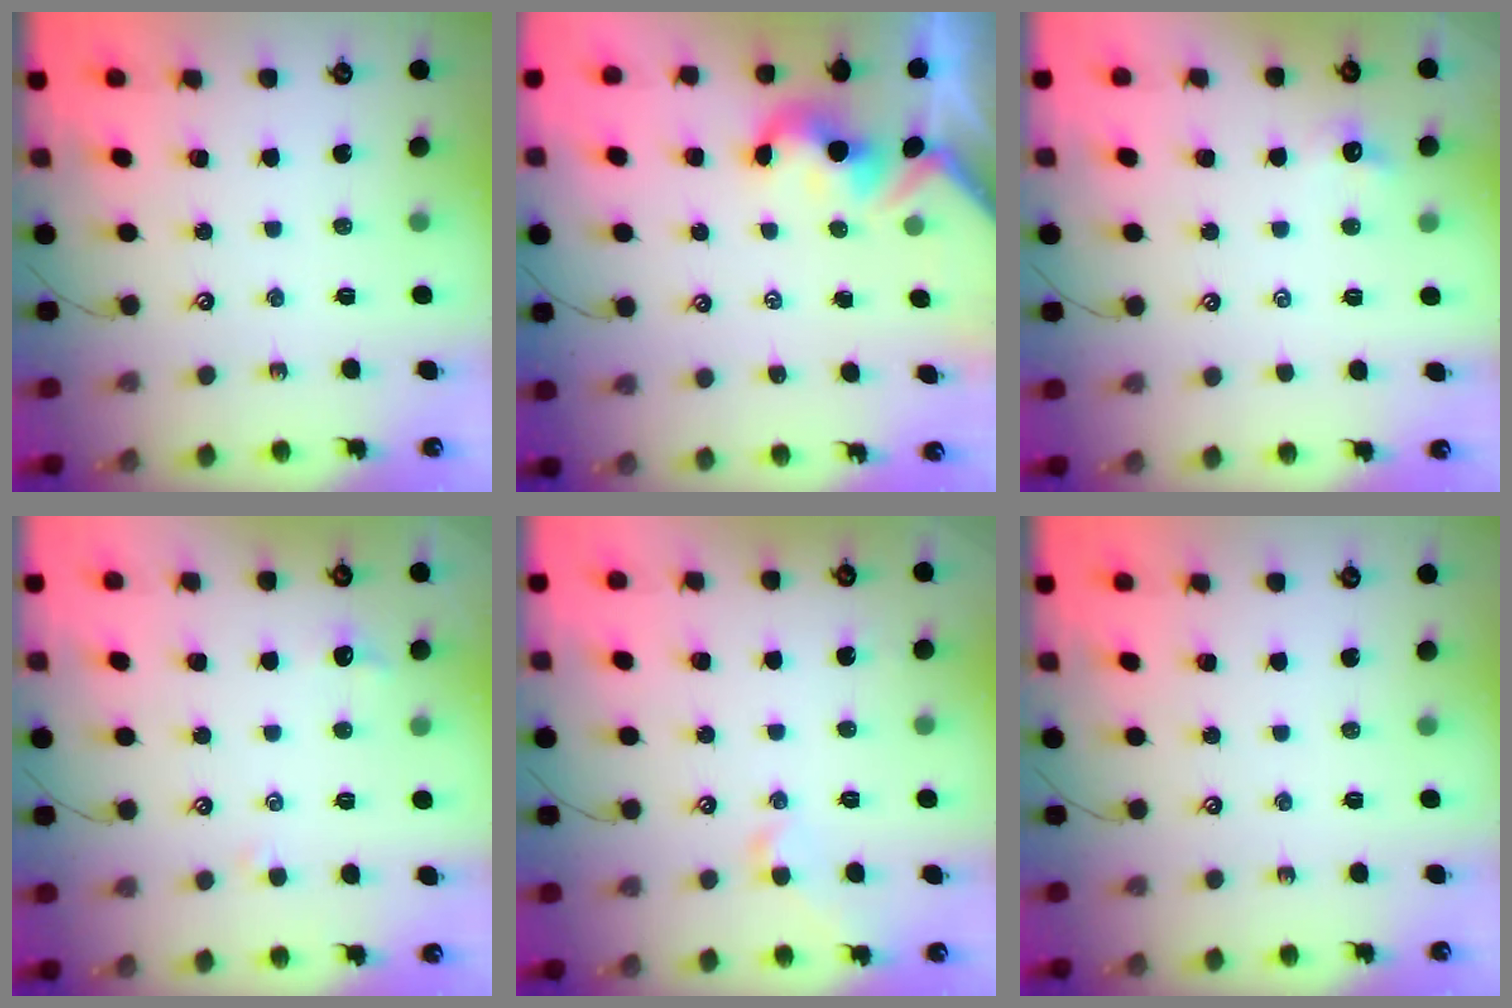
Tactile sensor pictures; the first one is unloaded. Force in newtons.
{"total": 1.6, "press": 1.5, "slide": 0.6}
{"total": 0.7, "press": 0.3, "slide": 0.6}
{"total": 0.6, "press": 0.2, "slide": 0.6}
{"total": 2.9, "press": 2.9, "slide": 0.7}
{"total": 0.0}